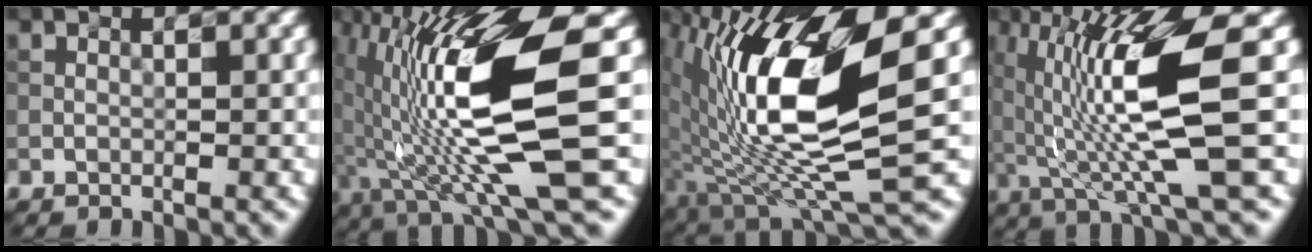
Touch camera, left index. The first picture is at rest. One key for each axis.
{"total": 13.7, "fx": 0.6, "fy": 2.9, "fz": 13.3, "tx": -0.229, "ty": -0.005, "tz": 0.015}
{"total": 14.1, "fx": 1.6, "fy": 4.2, "fz": 13.3, "tx": -0.256, "ty": -0.010, "tz": 0.035}
{"total": 10.9, "fx": 1.0, "fy": 2.0, "fz": 10.7, "tx": -0.176, "ty": -0.008, "tz": 0.025}